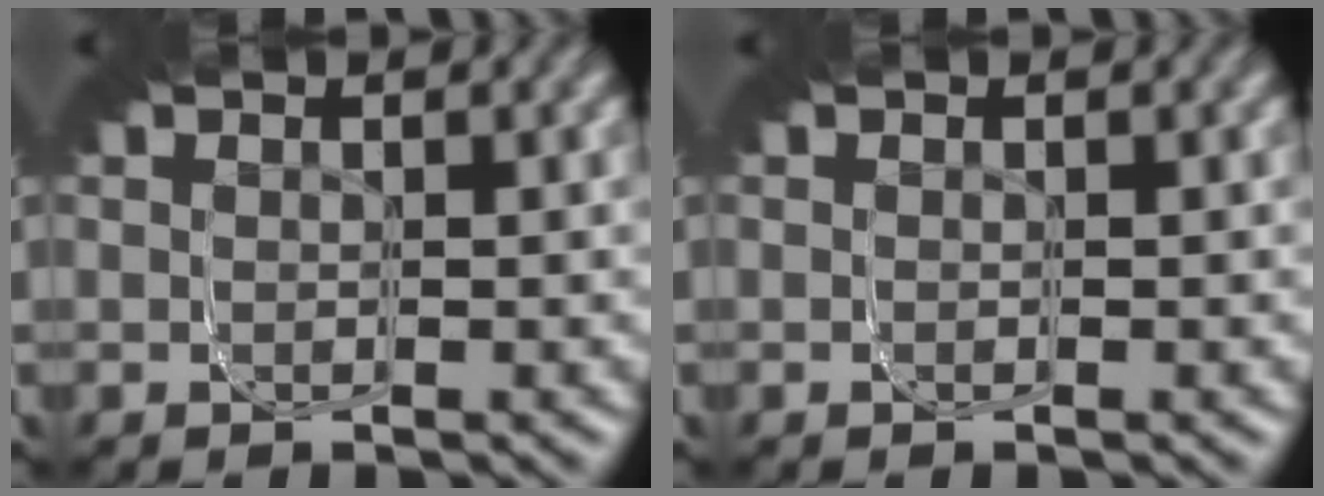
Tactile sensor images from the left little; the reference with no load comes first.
{"total": 0.0}